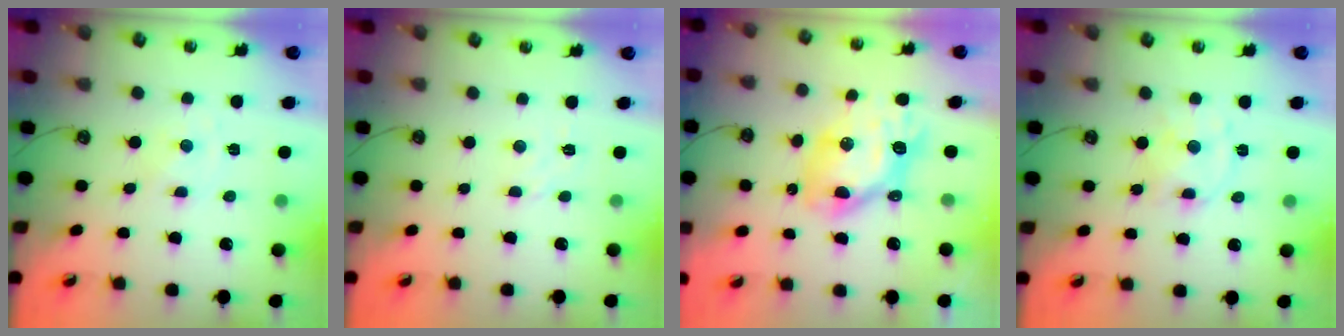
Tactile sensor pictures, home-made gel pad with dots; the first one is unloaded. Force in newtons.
{"total": 2.1, "press": 2.1, "slide": 0.5}
{"total": 13.4, "press": 13.3, "slide": 1.6}
{"total": 8.0, "press": 8.0, "slide": 0.5}